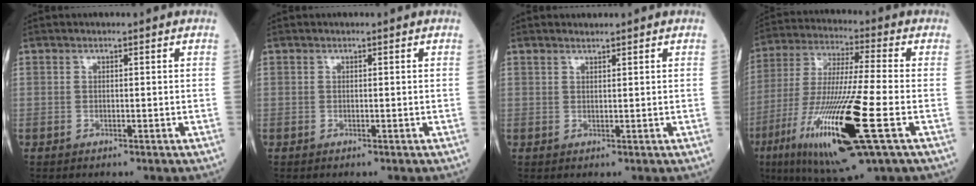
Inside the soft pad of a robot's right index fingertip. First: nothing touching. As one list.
[{"total": 0.0}, {"total": 0.9, "force": [0.9, 0.0, 0.0], "torque": [-0.008, -0.001, 0.019]}, {"total": 20.6, "force": [-7.4, 1.4, 19.1], "torque": [-0.406, -0.045, -0.135]}]